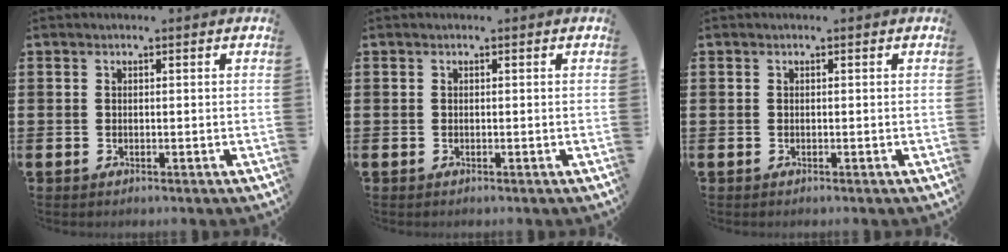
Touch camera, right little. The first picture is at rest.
{"total": 0.0}
{"total": 0.0}